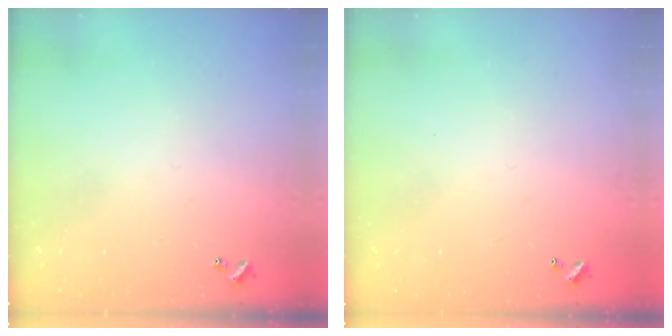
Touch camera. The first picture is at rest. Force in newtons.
{"total": 2.9, "press": 2.9, "slide": 0.1}